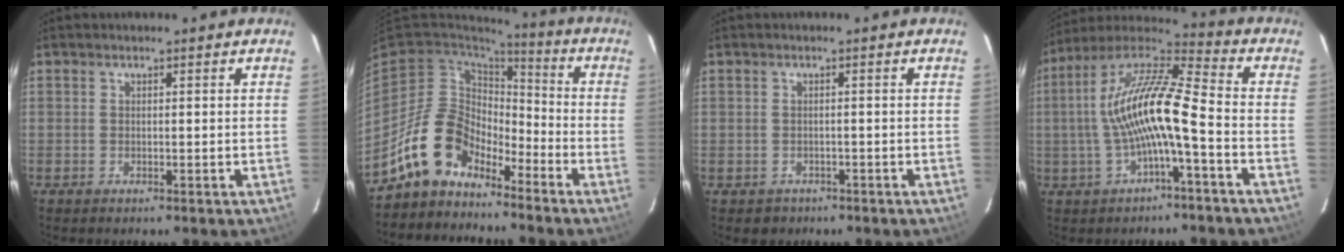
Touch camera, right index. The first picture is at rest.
{"total": 13.1, "force": [-9.8, 7.2, 4.9], "torque": [-0.098, 0.025, -0.182]}
{"total": 2.3, "force": [-1.1, 2.0, 0.1], "torque": [-0.007, 0.003, -0.012]}
{"total": 14.5, "force": [-2.2, 2.7, 14.1], "torque": [-0.271, 0.015, -0.045]}